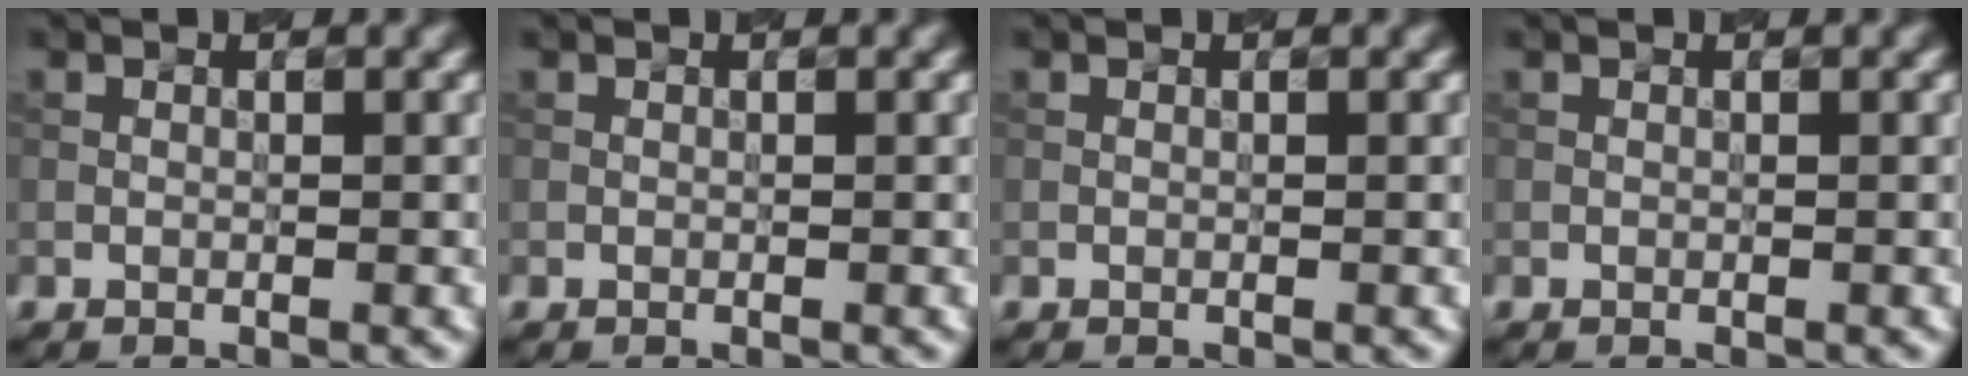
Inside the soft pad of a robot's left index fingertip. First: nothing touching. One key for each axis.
{"total": 0.0}
{"total": 0.0}
{"total": 0.0}